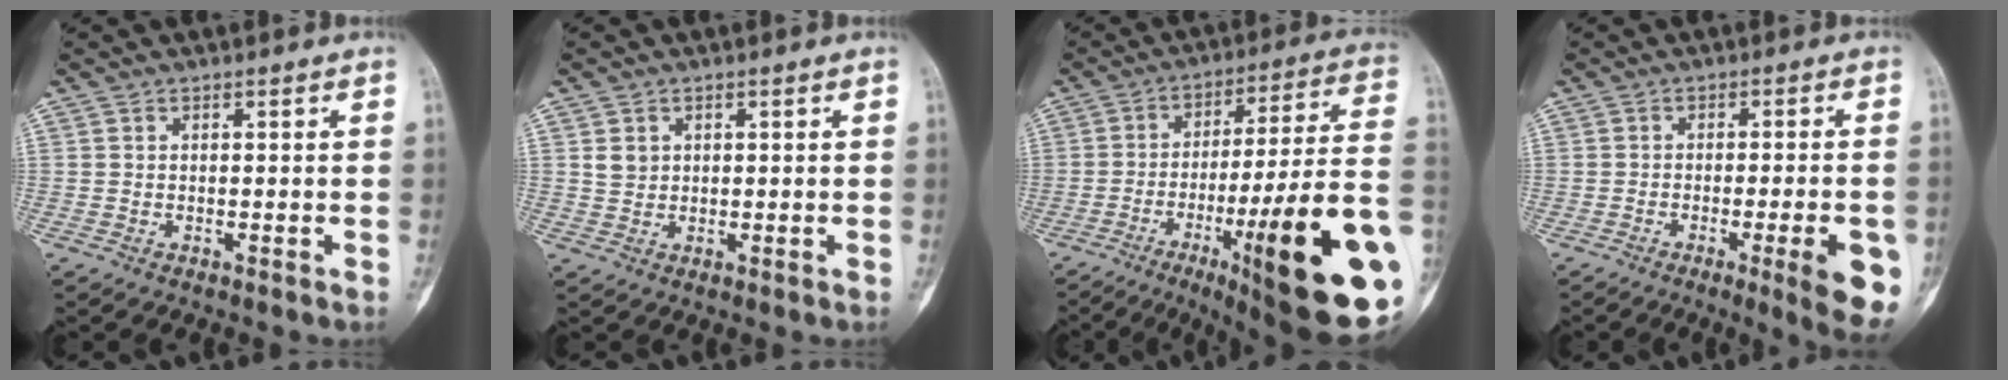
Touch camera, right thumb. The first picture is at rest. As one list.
[{"total": 2.3, "force": [0.8, 2.0, 0.9], "torque": [-0.010, -0.003, 0.020]}, {"total": 29.0, "force": [-9.5, 4.1, 27.1], "torque": [-0.334, 0.021, -0.139]}, {"total": 10.7, "force": [-3.9, 1.8, 9.8], "torque": [-0.122, -0.004, -0.046]}]